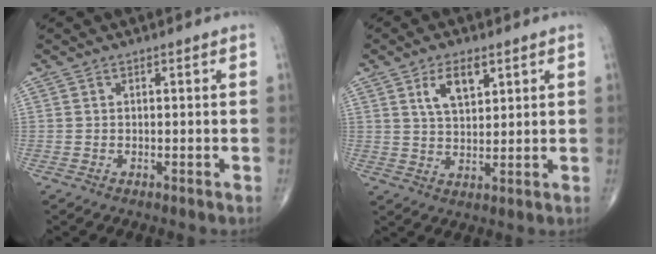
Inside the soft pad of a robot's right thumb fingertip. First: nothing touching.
{"total": 6.6, "force": [3.2, 3.2, 4.9], "torque": [-0.075, -0.016, 0.060]}